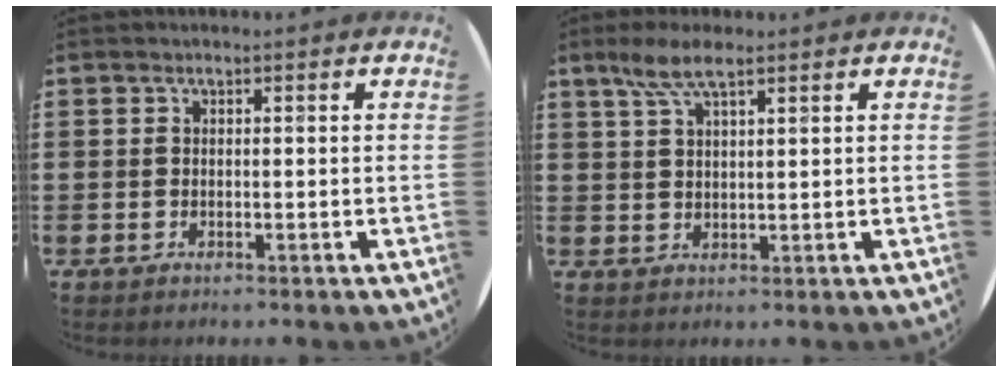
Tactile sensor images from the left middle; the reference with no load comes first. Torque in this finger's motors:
{"motor_torque": [0.76, -0.65, 0.15, 0.08]}